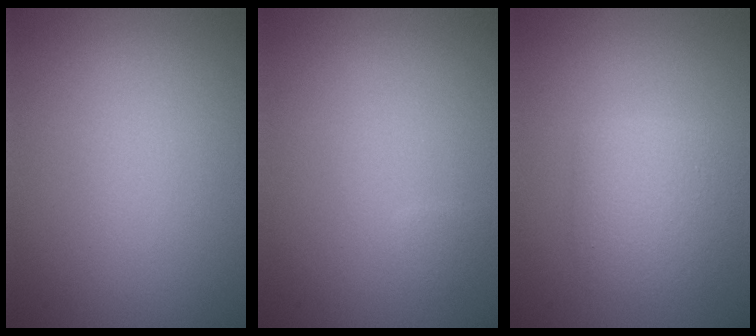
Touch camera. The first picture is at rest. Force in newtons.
{"total": 0.6, "press": 0.6, "slide": 0.0}
{"total": 2.9, "press": 2.9, "slide": 0.1}